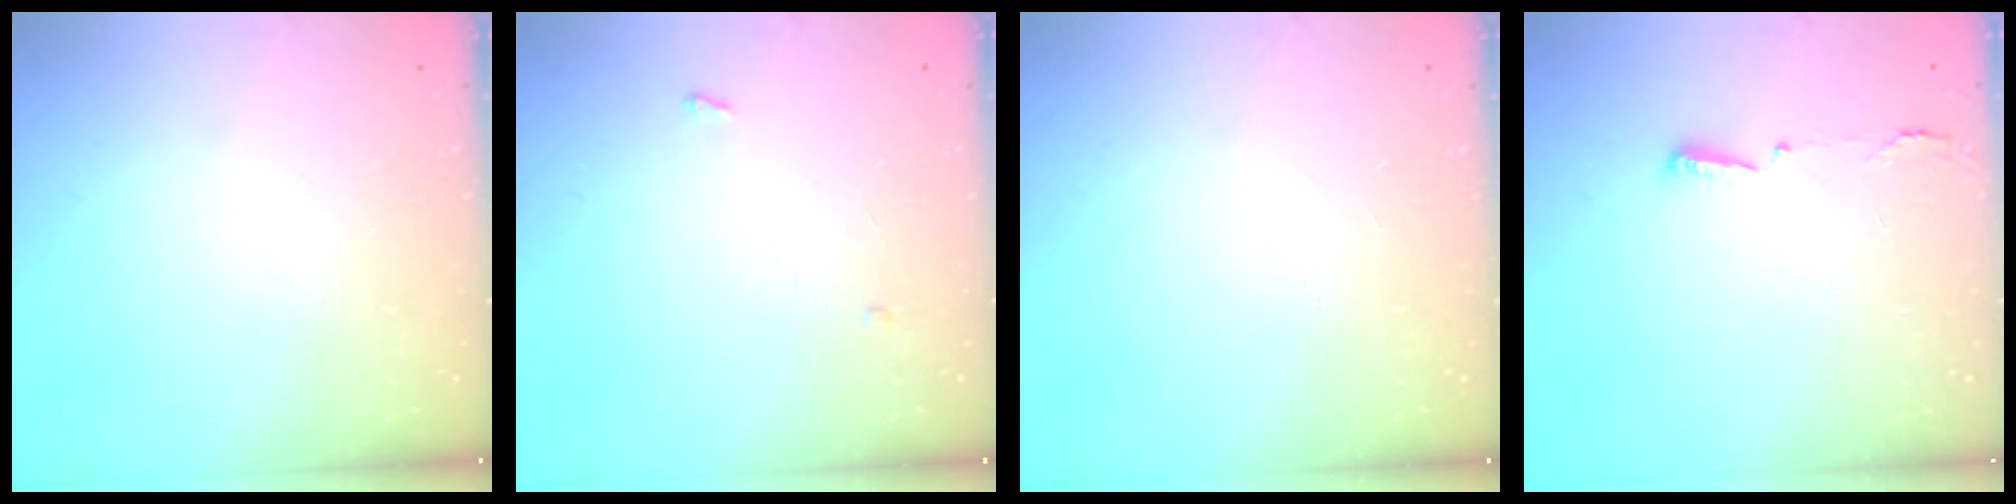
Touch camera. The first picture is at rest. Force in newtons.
{"total": 6.9, "press": 2.8, "slide": 6.3}
{"total": 0.0}
{"total": 2.9, "press": 2.8, "slide": 0.6}